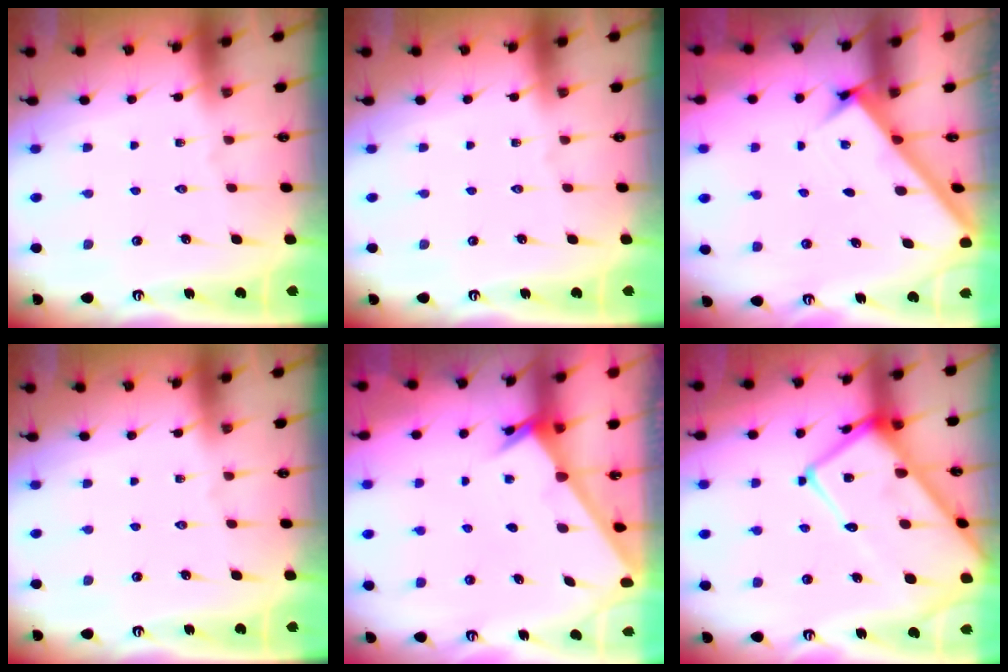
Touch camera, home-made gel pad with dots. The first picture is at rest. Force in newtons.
{"total": 0.0}
{"total": 2.8, "press": 2.8, "slide": 0.4}
{"total": 0.0}
{"total": 2.3, "press": 2.3, "slide": 0.2}
{"total": 21.2, "press": 21.1, "slide": 2.2}